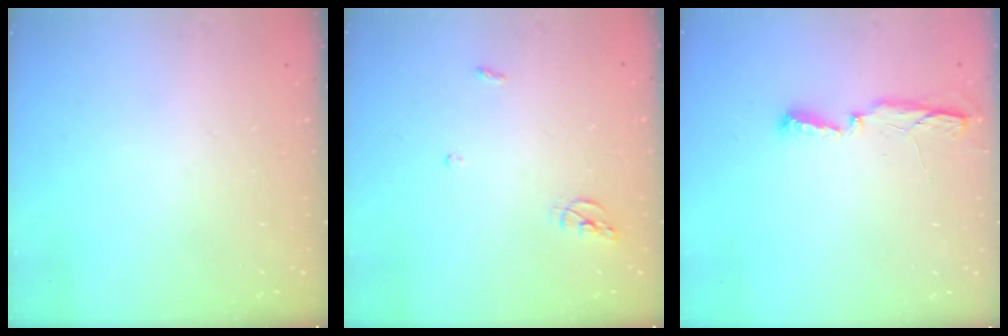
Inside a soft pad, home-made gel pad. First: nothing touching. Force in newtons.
{"total": 5.6, "press": 5.6, "slide": 0.4}
{"total": 5.0, "press": 4.9, "slide": 0.9}